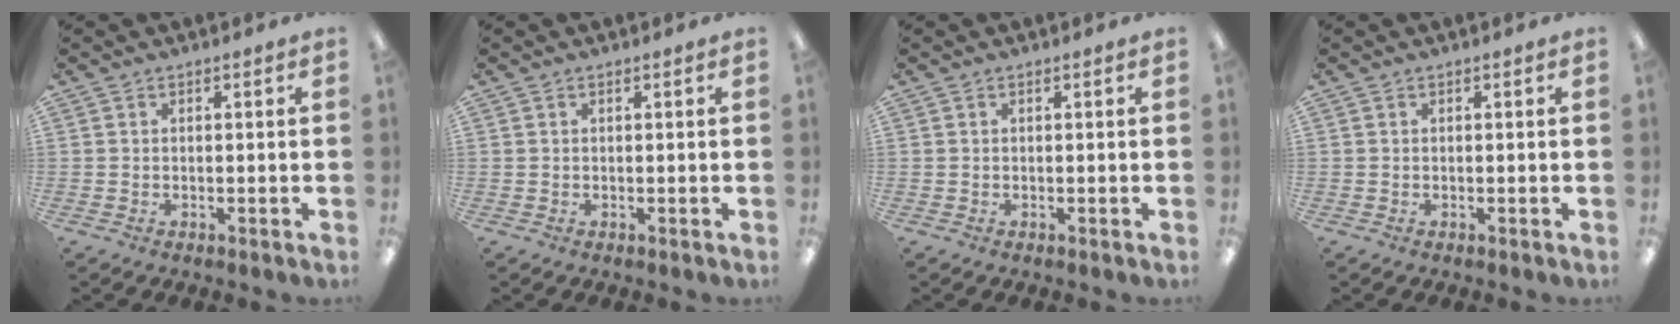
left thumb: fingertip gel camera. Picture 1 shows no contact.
{"total": 0.0}
{"total": 0.0}
{"total": 0.0}